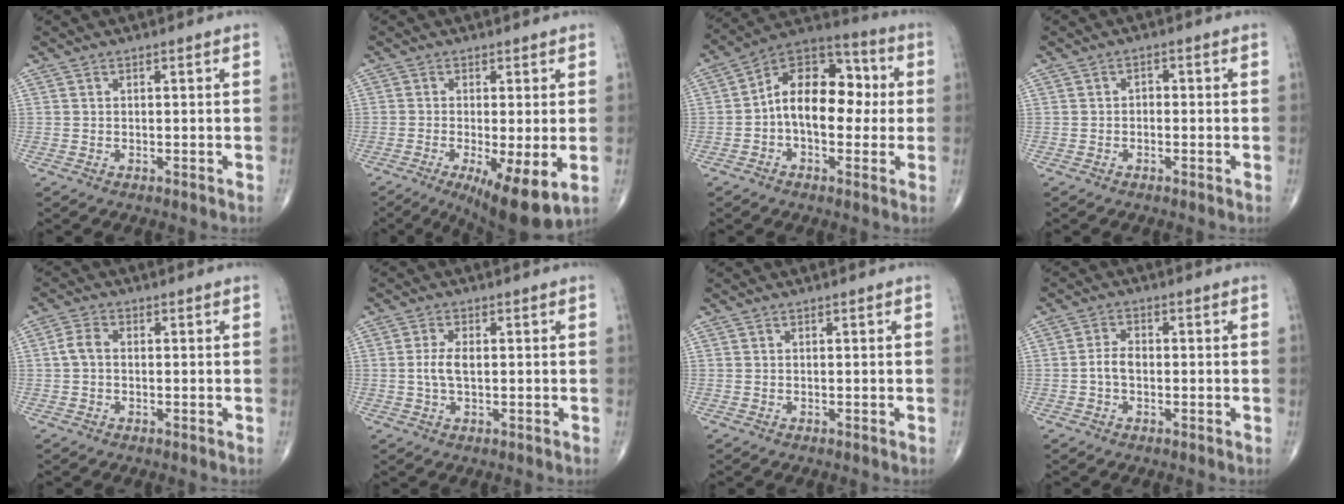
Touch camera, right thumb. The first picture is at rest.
{"total": 10.9, "force": [-3.3, 2.7, 10.0], "torque": [-0.159, -0.023, -0.046]}
{"total": 15.3, "force": [0.0, 9.5, 12.0], "torque": [-0.151, 0.043, -0.013]}
{"total": 1.3, "force": [-0.4, 1.0, 0.7], "torque": [0.000, 0.005, -0.012]}
{"total": 3.1, "force": [-0.1, 2.1, 2.3], "torque": [-0.044, 0.009, -0.007]}
{"total": 3.8, "force": [0.0, 1.8, 3.3], "torque": [-0.076, 0.003, 0.000]}
{"total": 0.0}
{"total": 3.2, "force": [-0.6, 2.0, 2.4], "torque": [-0.045, 0.013, -0.015]}